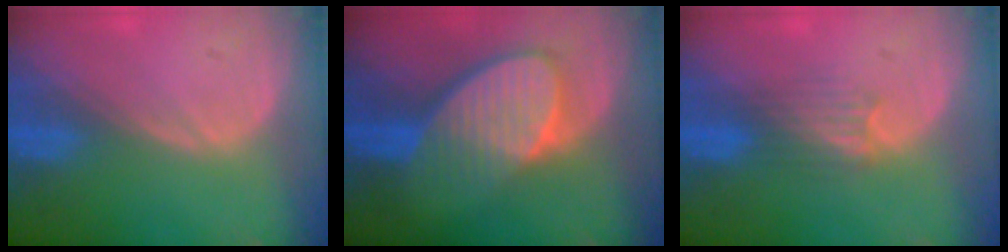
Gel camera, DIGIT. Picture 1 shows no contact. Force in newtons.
{"total": 9.2, "press": 8.2, "slide": 4.1}
{"total": 3.2, "press": 3.0, "slide": 1.2}